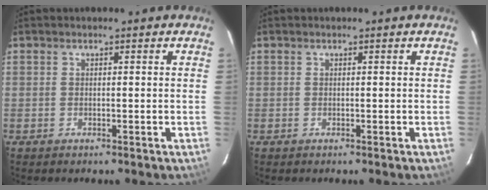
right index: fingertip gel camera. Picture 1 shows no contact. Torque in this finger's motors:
{"motor_torque": [0.00, 0.00, 0.01, 0.00]}